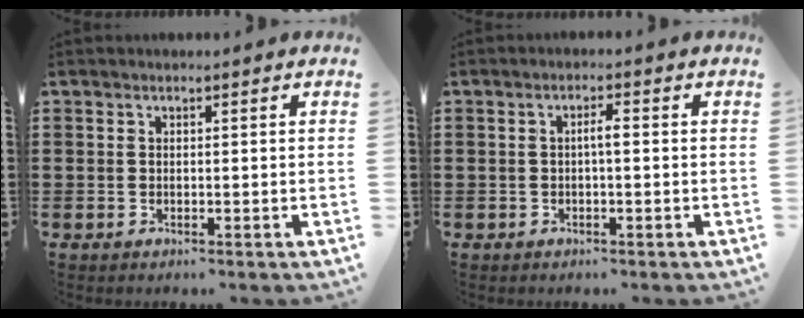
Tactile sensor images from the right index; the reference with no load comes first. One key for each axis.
{"total": 1.9, "fx": -0.2, "fy": 0.4, "fz": 1.9, "tx": -0.036, "ty": 0.004, "tz": -0.006}